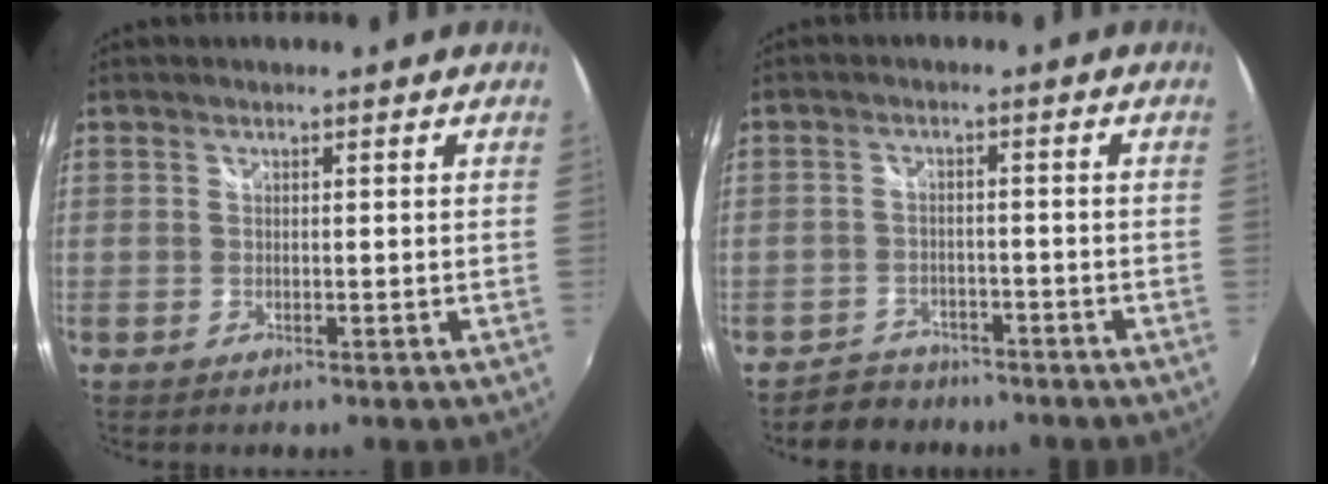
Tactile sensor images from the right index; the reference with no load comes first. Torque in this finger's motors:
{"motor_torque": [-1.89, -0.15, -0.71, -0.21]}